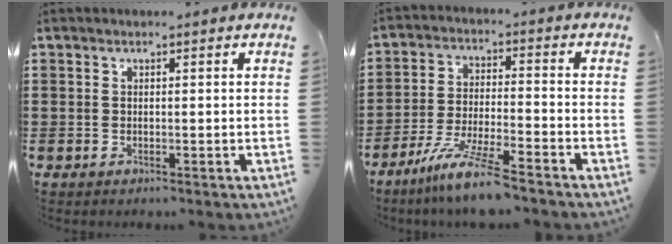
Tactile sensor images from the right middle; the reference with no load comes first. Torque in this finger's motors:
{"motor_torque": [1.84, -0.30, 0.55, 0.13]}